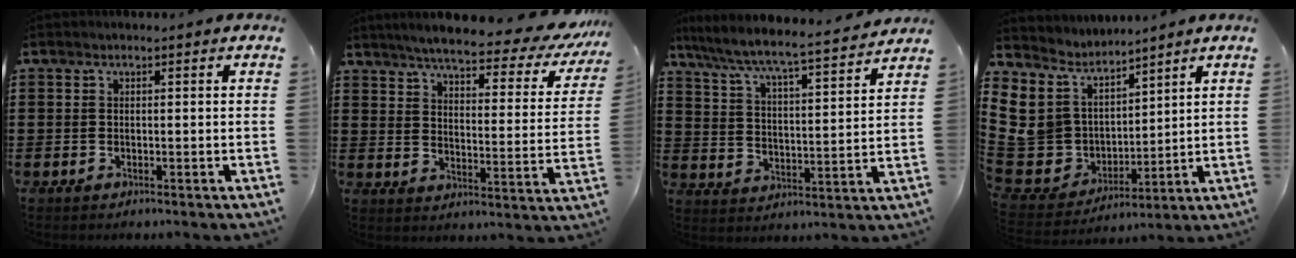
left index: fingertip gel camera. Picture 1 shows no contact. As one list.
[{"total": 6.4, "force": [5.7, 0.5, 3.0], "torque": [-0.076, -0.038, 0.093]}, {"total": 5.8, "force": [5.4, -0.2, 2.0], "torque": [-0.067, -0.043, 0.085]}, {"total": 9.1, "force": [3.6, 8.1, 1.8], "torque": [-0.105, -0.033, 0.076]}]